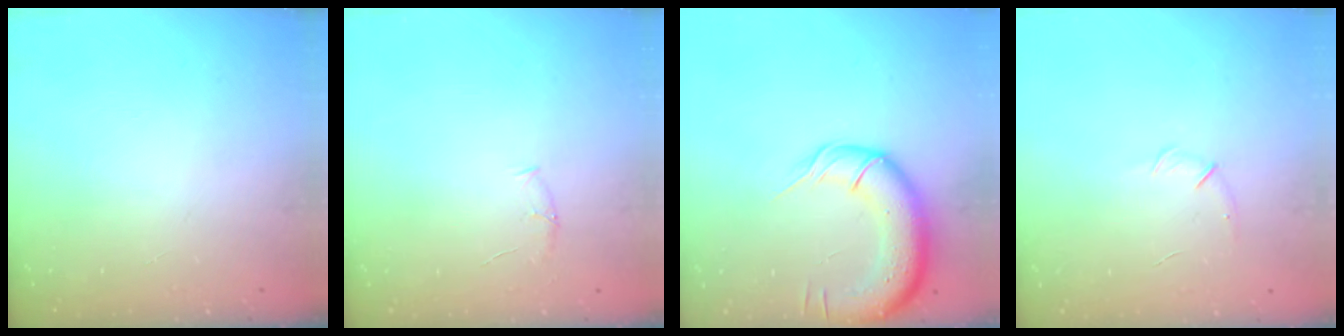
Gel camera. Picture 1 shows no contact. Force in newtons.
{"total": 4.7, "press": 4.4, "slide": 1.8}
{"total": 14.6, "press": 14.1, "slide": 3.5}
{"total": 5.6, "press": 5.4, "slide": 1.6}